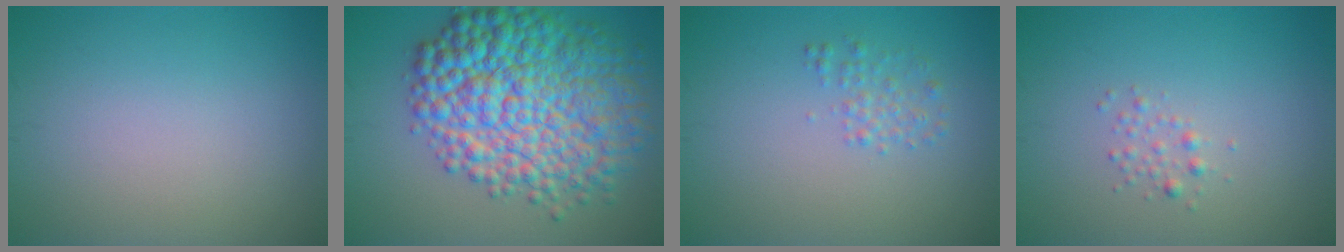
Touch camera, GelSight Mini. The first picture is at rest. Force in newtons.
{"total": 12.1, "press": 12.1, "slide": 0.1}
{"total": 1.5, "press": 1.5, "slide": 0.1}
{"total": 1.1, "press": 1.1, "slide": 0.0}